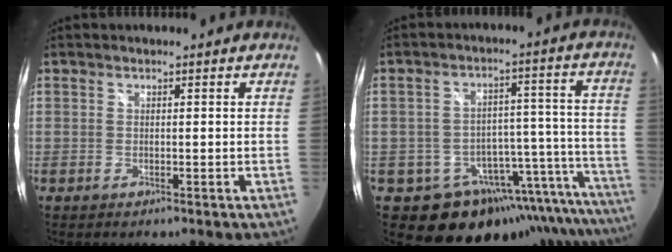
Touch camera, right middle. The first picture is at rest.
{"total": 20.1, "force": [-15.3, 9.7, 8.6], "torque": [-0.101, 0.022, -0.199]}